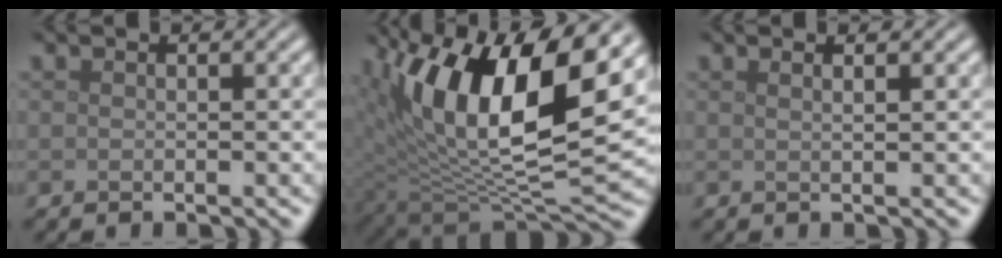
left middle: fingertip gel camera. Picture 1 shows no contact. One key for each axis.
{"total": 15.2, "fx": 6.0, "fy": 6.2, "fz": 12.5, "tx": -0.221, "ty": 0.003, "tz": 0.102}
{"total": 2.0, "fx": 1.1, "fy": 0.9, "fz": 1.5, "tx": 0.001, "ty": 0.001, "tz": -0.009}